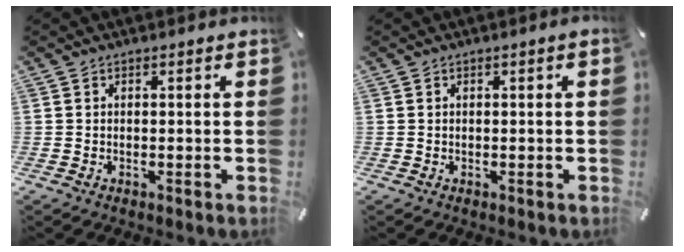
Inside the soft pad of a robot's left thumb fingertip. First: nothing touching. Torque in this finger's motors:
{"motor_torque": [0.00, 0.00, 0.03, 0.07, 0.00]}